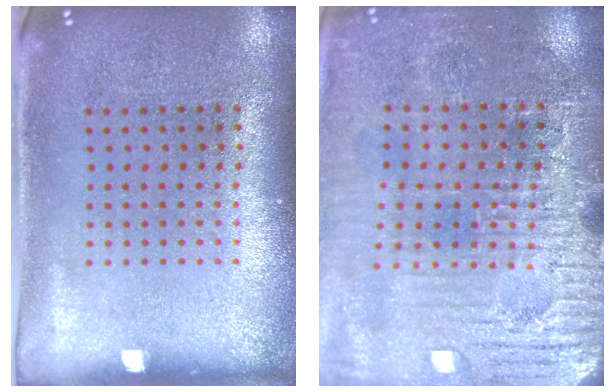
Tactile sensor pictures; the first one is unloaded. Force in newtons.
{"total": 3.7, "press": 3.7, "slide": 0.1}